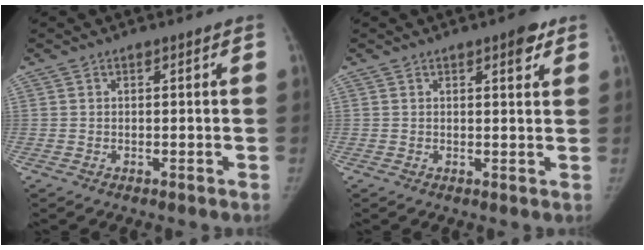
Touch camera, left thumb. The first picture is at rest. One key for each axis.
{"total": 3.7, "fx": 2.2, "fy": 1.3, "fz": 2.7, "tx": -0.026, "ty": -0.009, "tz": 0.025}